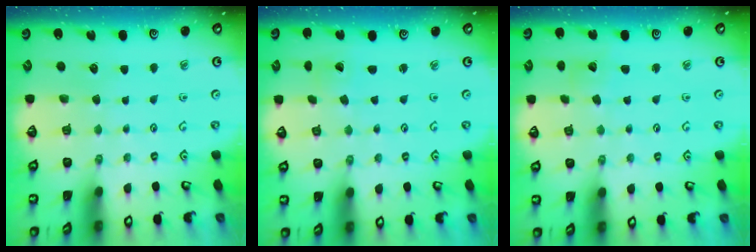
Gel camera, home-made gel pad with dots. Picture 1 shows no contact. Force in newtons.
{"total": 0.0}
{"total": 4.5, "press": 4.5, "slide": 0.4}